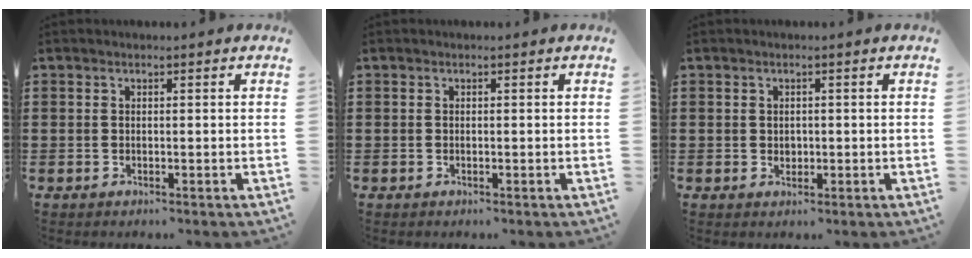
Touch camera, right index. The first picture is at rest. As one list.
[{"total": 0.0}, {"total": 1.0, "force": [0.2, 0.9, 0.5], "torque": [-0.011, 0.005, 0.003]}]